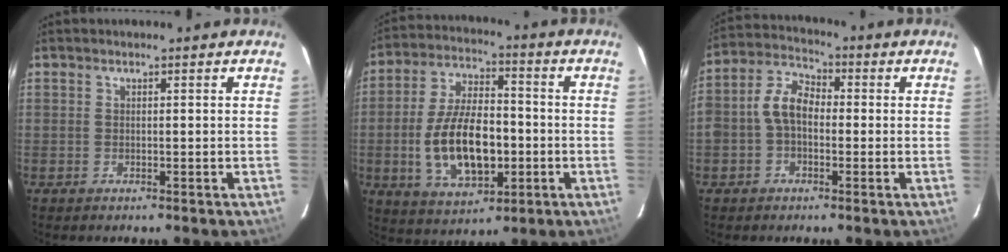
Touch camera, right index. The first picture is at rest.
{"total": 15.9, "force": [-3.1, 8.1, 13.4], "torque": [-0.264, 0.003, -0.042]}
{"total": 7.2, "force": [-0.9, 5.0, 5.1], "torque": [-0.106, 0.025, -0.019]}